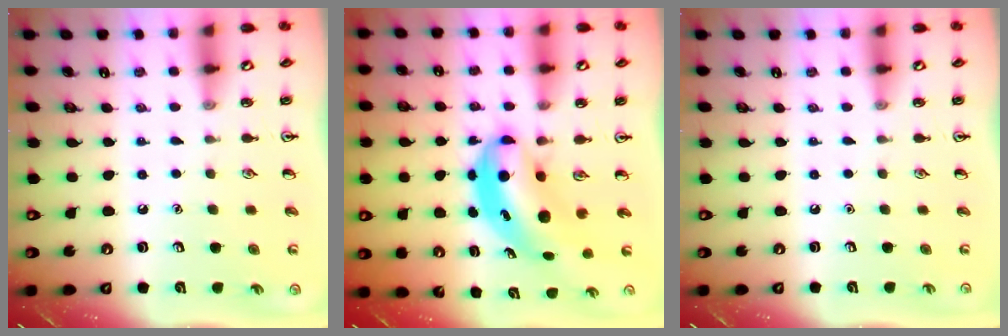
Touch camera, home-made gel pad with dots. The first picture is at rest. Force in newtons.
{"total": 7.3, "press": 7.1, "slide": 1.9}
{"total": 0.0}